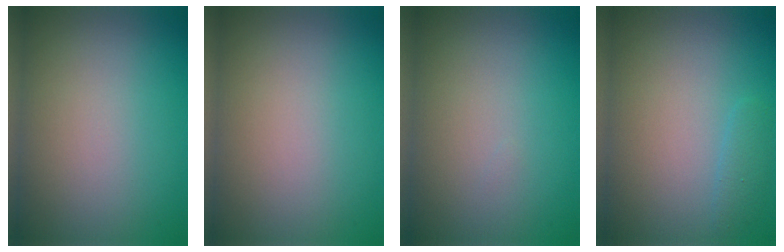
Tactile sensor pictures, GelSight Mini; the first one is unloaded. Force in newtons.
{"total": 0.0}
{"total": 0.0}
{"total": 1.1, "press": 1.1, "slide": 0.1}